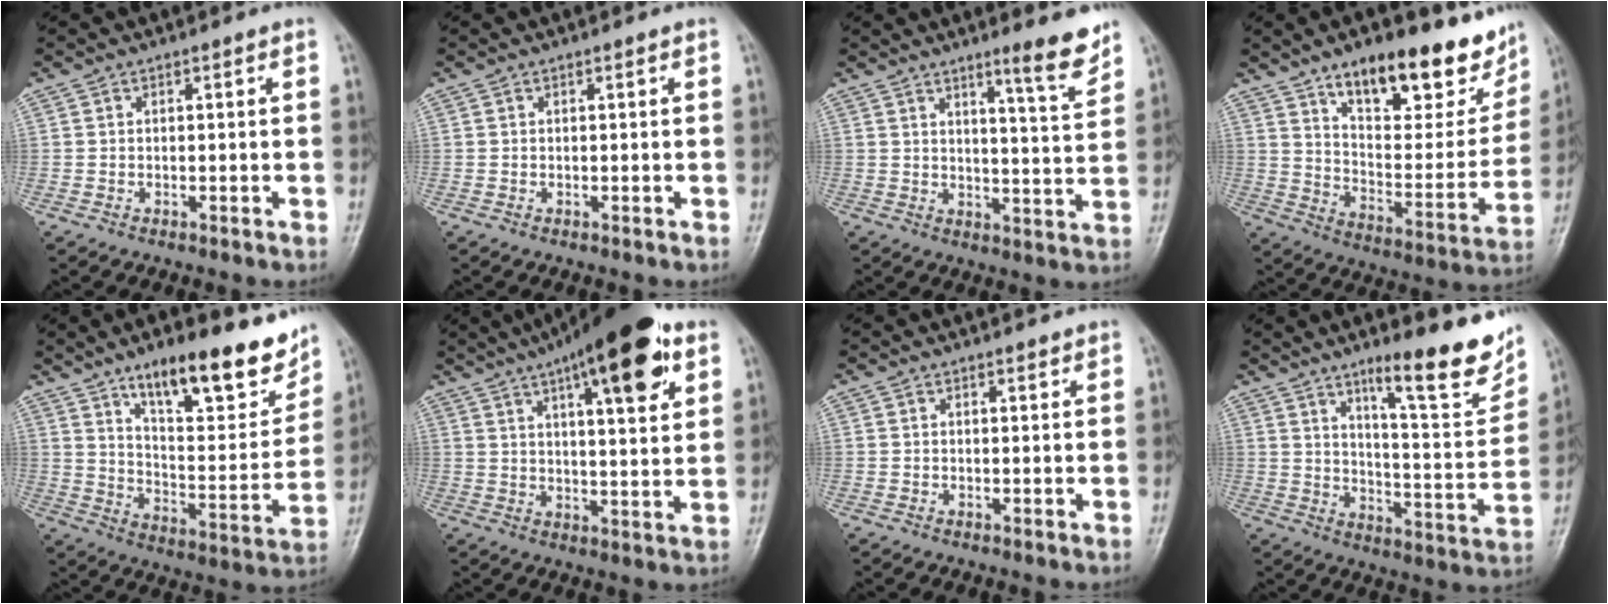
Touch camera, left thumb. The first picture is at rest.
{"total": 0.0}
{"total": 8.0, "force": [5.9, 0.5, 5.4], "torque": [-0.070, -0.050, 0.086]}
{"total": 22.1, "force": [15.4, 8.7, 13.2], "torque": [-0.130, -0.078, 0.236]}
{"total": 21.3, "force": [14.0, 6.8, 14.5], "torque": [-0.167, -0.071, 0.221]}
{"total": 19.2, "force": [10.3, 5.5, 15.2], "torque": [-0.209, -0.021, 0.150]}
{"total": 1.3, "force": [1.1, 0.4, 0.5], "torque": [-0.005, -0.007, 0.015]}
{"total": 17.9, "force": [11.6, 3.6, 13.1], "torque": [-0.147, -0.071, 0.177]}